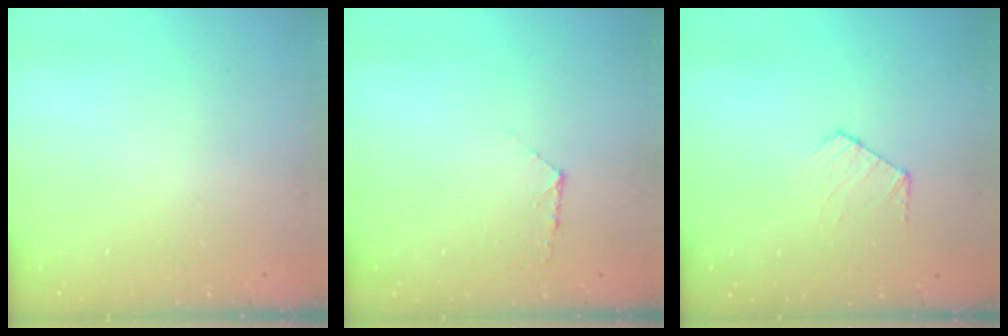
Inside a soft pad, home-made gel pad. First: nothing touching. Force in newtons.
{"total": 5.2, "press": 5.1, "slide": 0.6}
{"total": 6.5, "press": 6.4, "slide": 0.6}